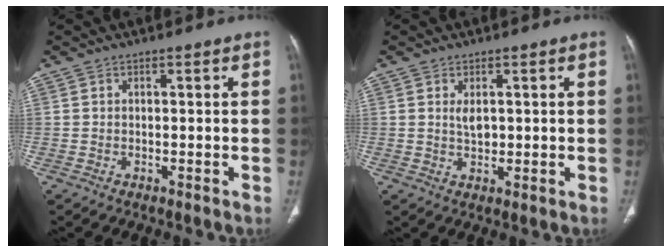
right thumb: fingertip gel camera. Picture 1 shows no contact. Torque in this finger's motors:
{"motor_torque": [2.54, 2.47, 0.19, -0.35, 0.00]}